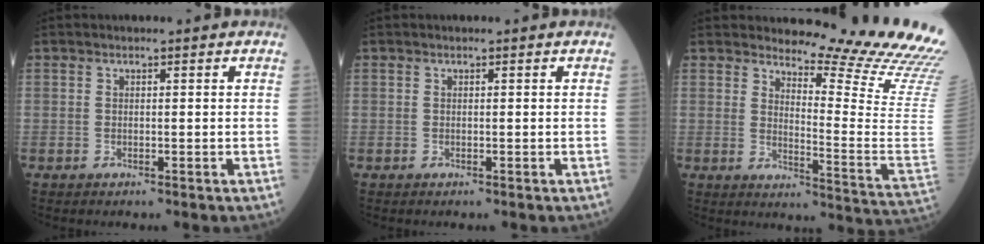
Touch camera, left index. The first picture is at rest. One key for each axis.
{"total": 0.0}
{"total": 20.6, "fx": 19.8, "fy": -0.6, "fz": 5.6, "tx": -0.090, "ty": -0.169, "tz": 0.225}